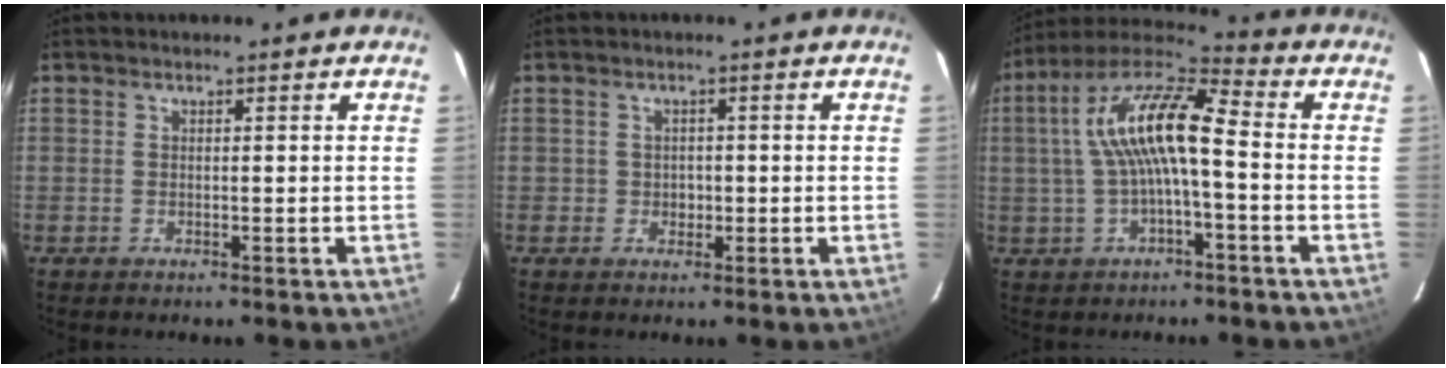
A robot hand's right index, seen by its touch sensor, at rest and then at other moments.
{"total": 2.1, "force": [-0.4, 2.0, 0.1], "torque": [-0.003, 0.006, -0.002]}
{"total": 12.8, "force": [-0.3, 3.4, 12.3], "torque": [-0.238, 0.025, -0.009]}